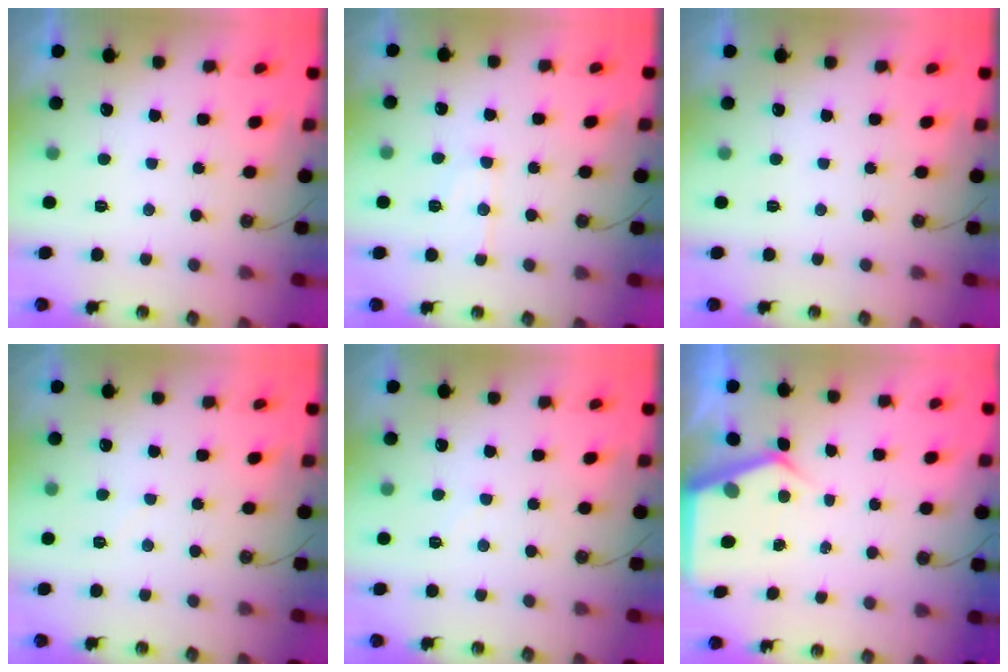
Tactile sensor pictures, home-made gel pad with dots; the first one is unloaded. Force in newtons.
{"total": 9.6, "press": 9.5, "slide": 0.9}
{"total": 0.0}
{"total": 2.1, "press": 2.1, "slide": 0.3}
{"total": 2.8, "press": 2.8, "slide": 0.4}
{"total": 4.5, "press": 4.4, "slide": 0.6}